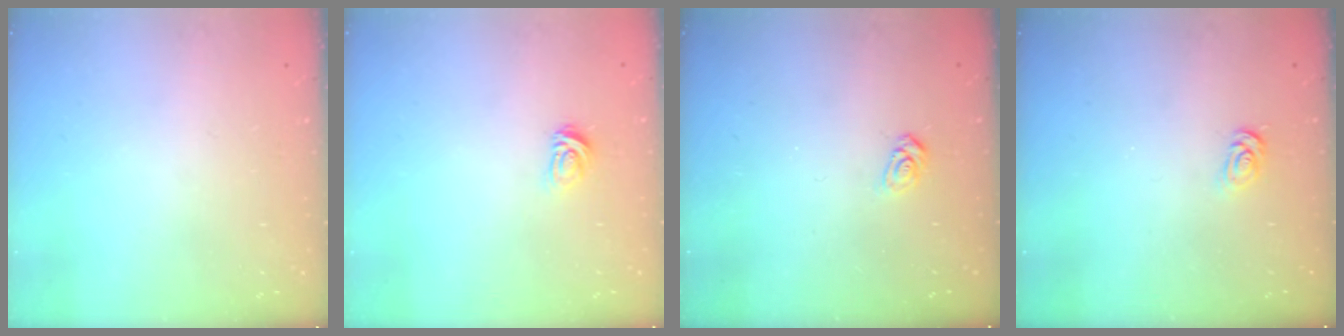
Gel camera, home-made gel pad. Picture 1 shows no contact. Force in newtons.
{"total": 3.4, "press": 3.4, "slide": 0.5}
{"total": 5.5, "press": 5.5, "slide": 0.3}
{"total": 3.2, "press": 3.1, "slide": 0.4}